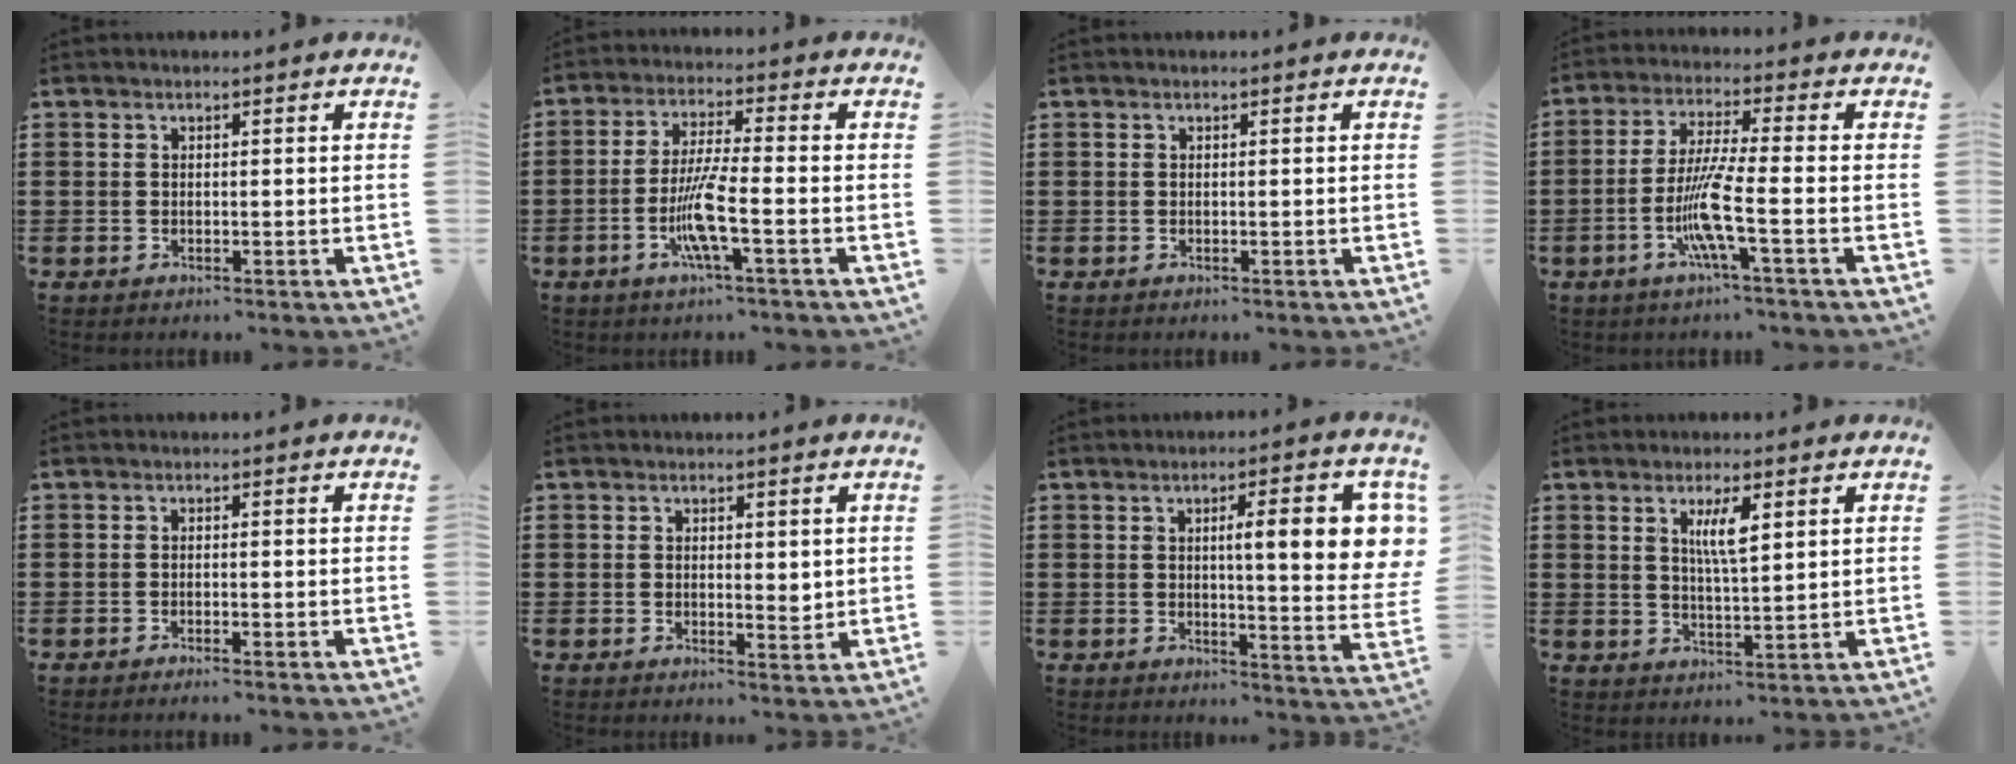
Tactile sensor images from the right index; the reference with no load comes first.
{"total": 7.6, "force": [-2.7, 0.3, 7.1], "torque": [-0.151, -0.018, -0.057]}
{"total": 0.0}
{"total": 8.3, "force": [-2.8, 0.0, 7.8], "torque": [-0.164, -0.018, -0.060]}
{"total": 0.8, "force": [-0.6, 0.0, 0.5], "torque": [-0.009, -0.002, -0.012]}
{"total": 2.0, "force": [0.5, 1.2, 1.6], "torque": [-0.015, -0.001, 0.004]}
{"total": 10.6, "force": [2.6, 2.1, 10.0], "torque": [-0.146, -0.007, 0.034]}
{"total": 4.6, "force": [1.9, 1.1, 4.0], "torque": [-0.077, 0.004, 0.029]}